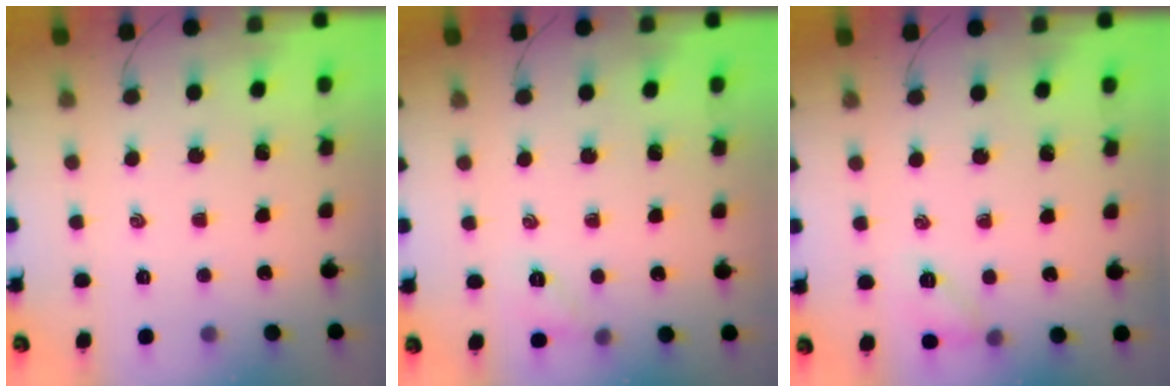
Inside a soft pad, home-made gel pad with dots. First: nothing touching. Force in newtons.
{"total": 5.9, "press": 5.8, "slide": 1.2}
{"total": 7.3, "press": 7.3, "slide": 1.1}